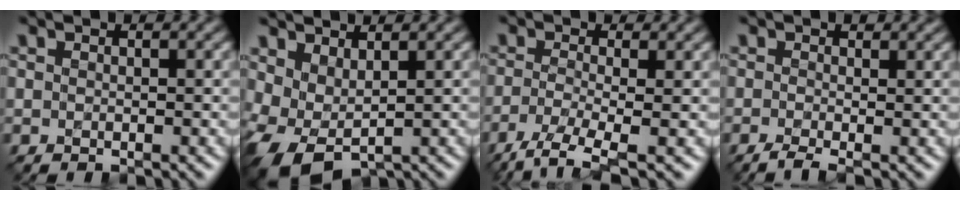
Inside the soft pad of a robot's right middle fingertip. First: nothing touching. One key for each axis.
{"total": 4.7, "fx": 0.5, "fy": 3.0, "fz": 3.6, "tx": -0.090, "ty": -0.007, "tz": 0.021}
{"total": 3.6, "fx": -1.8, "fy": 0.9, "fz": 2.9, "tx": -0.064, "ty": -0.005, "tz": -0.045}
{"total": 1.4, "fx": -0.4, "fy": 0.4, "fz": 1.2, "tx": -0.027, "ty": 0.003, "tz": -0.017}